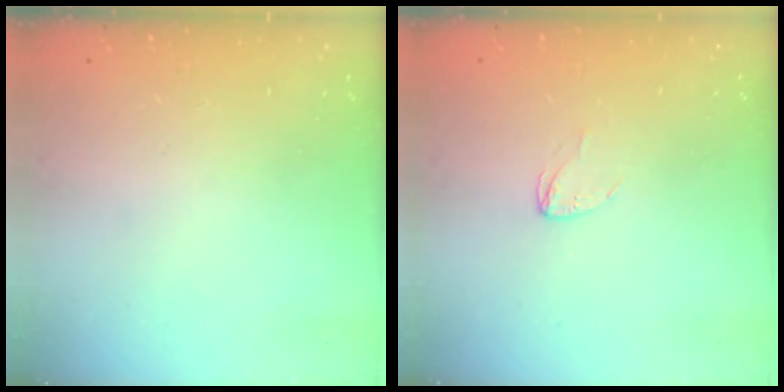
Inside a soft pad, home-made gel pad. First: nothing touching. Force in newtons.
{"total": 3.4, "press": 3.3, "slide": 0.3}